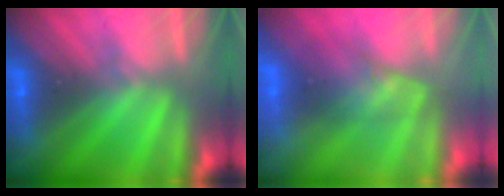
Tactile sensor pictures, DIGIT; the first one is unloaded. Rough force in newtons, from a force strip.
{"total": 2.5}